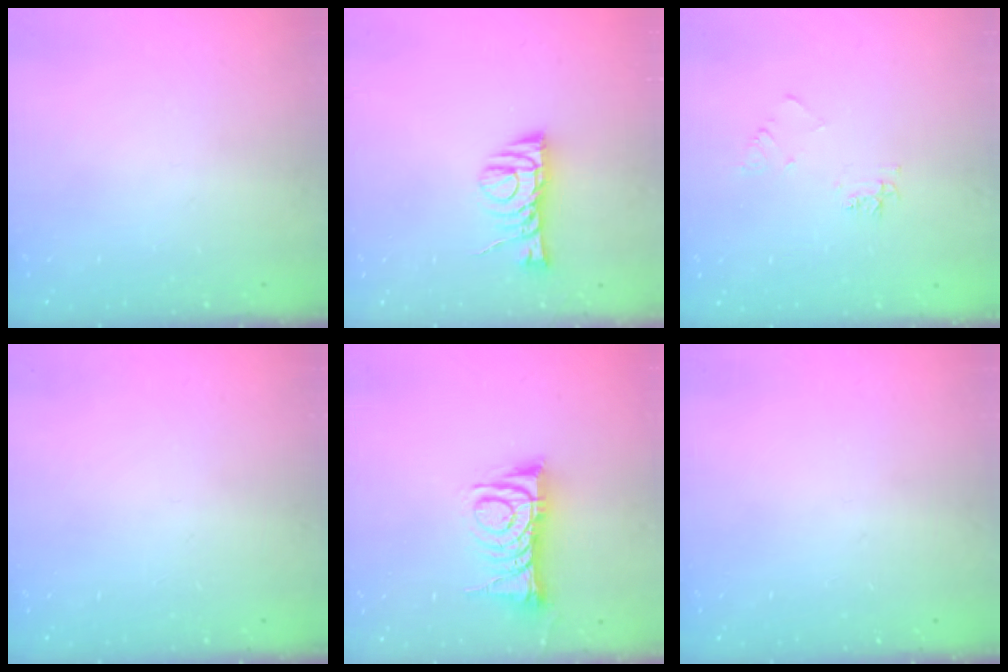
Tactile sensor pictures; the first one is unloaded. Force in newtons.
{"total": 8.3, "press": 8.2, "slide": 0.7}
{"total": 5.1, "press": 5.1, "slide": 0.6}
{"total": 0.0}
{"total": 10.2, "press": 10.2, "slide": 0.6}
{"total": 0.0}